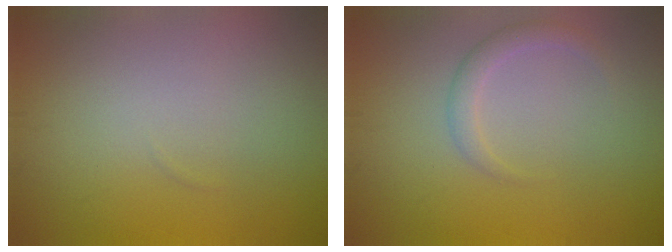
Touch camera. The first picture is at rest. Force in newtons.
{"total": 1.6, "press": 1.6, "slide": 0.1}